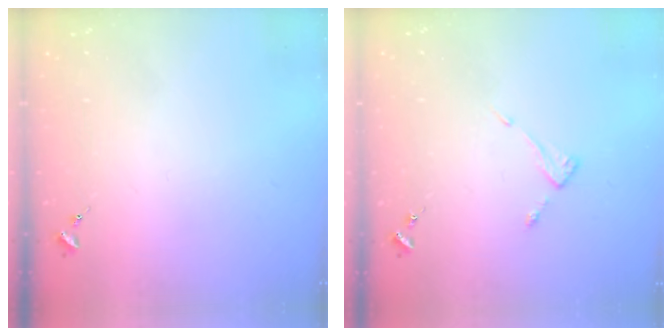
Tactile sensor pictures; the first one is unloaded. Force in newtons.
{"total": 3.6, "press": 3.6, "slide": 0.4}